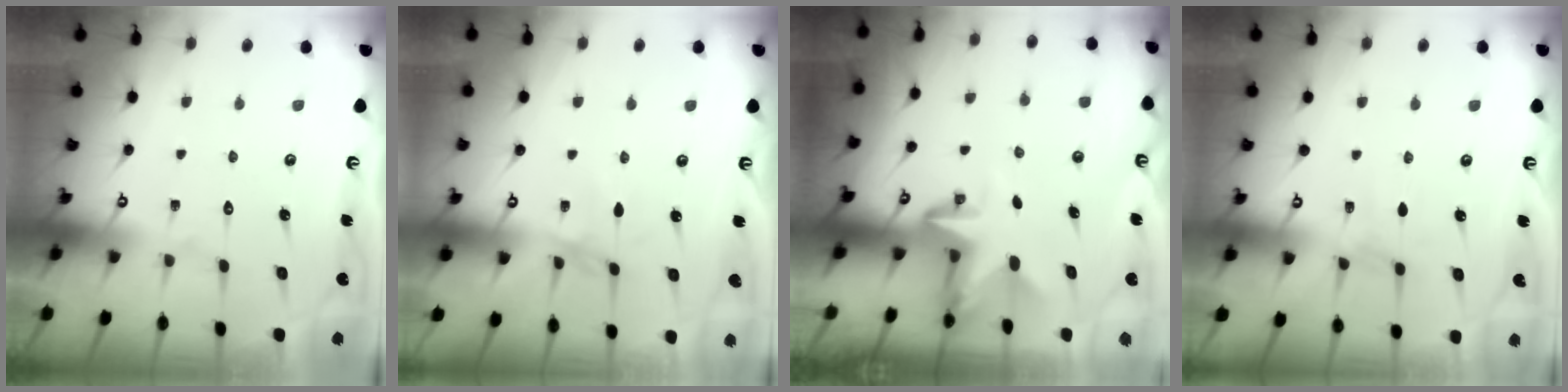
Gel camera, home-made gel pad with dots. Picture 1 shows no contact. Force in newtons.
{"total": 1.7, "press": 1.6, "slide": 0.4}
{"total": 3.6, "press": 3.6, "slide": 0.1}
{"total": 3.1, "press": 3.1, "slide": 0.5}